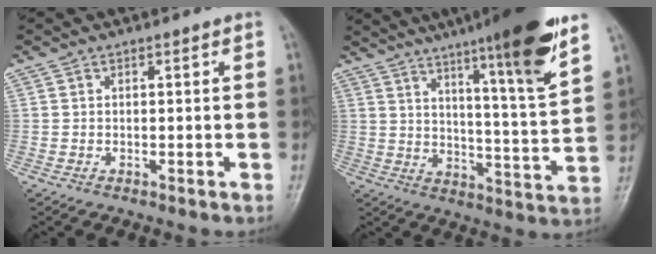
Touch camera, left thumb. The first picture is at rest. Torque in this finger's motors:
{"motor_torque": [2.89, 1.37, 1.60, -1.17, 0.52]}